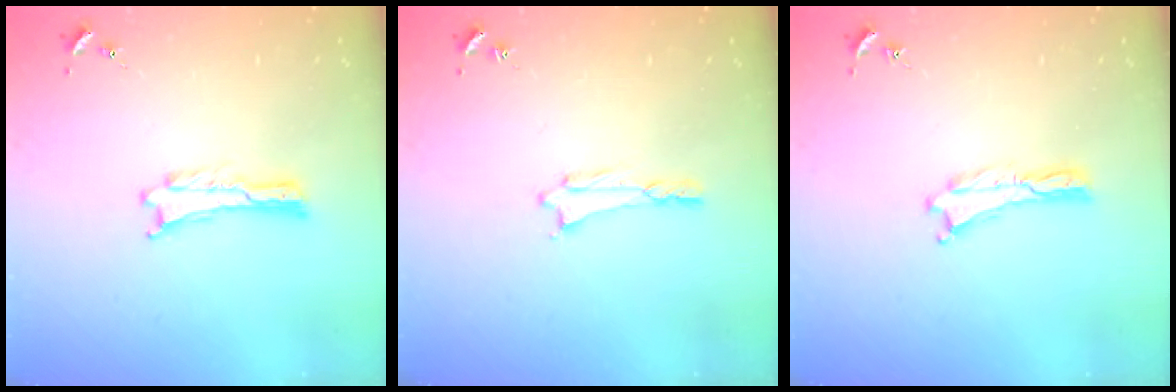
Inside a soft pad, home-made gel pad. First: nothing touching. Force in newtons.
{"total": 0.7, "press": 0.7, "slide": 0.1}
{"total": 0.0}